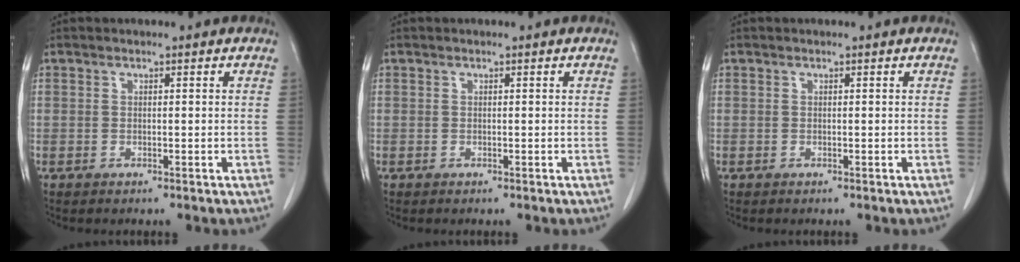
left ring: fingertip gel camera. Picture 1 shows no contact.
{"total": 0.0}
{"total": 0.0}